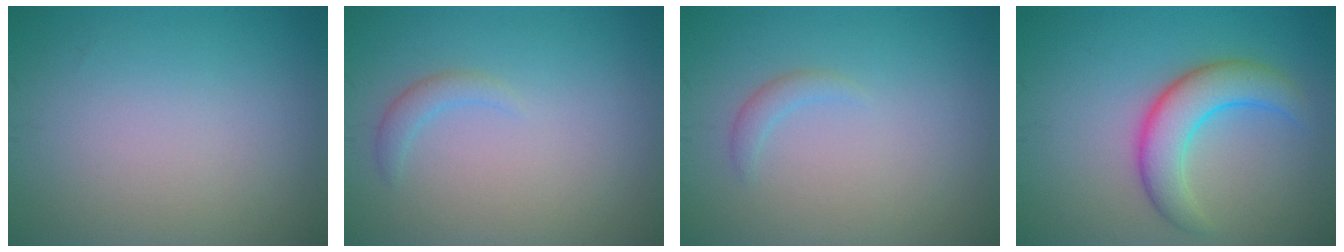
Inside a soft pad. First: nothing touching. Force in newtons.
{"total": 1.3, "press": 1.3, "slide": 0.1}
{"total": 1.1, "press": 1.1, "slide": 0.1}
{"total": 5.0, "press": 5.0, "slide": 0.1}